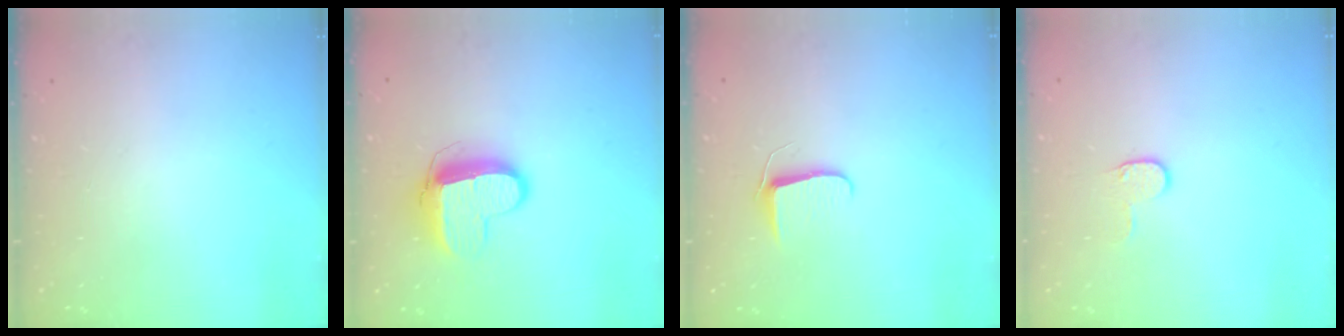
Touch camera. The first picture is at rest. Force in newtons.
{"total": 11.1, "press": 11.1, "slide": 0.8}
{"total": 6.4, "press": 6.3, "slide": 0.8}
{"total": 5.1, "press": 5.1, "slide": 0.5}